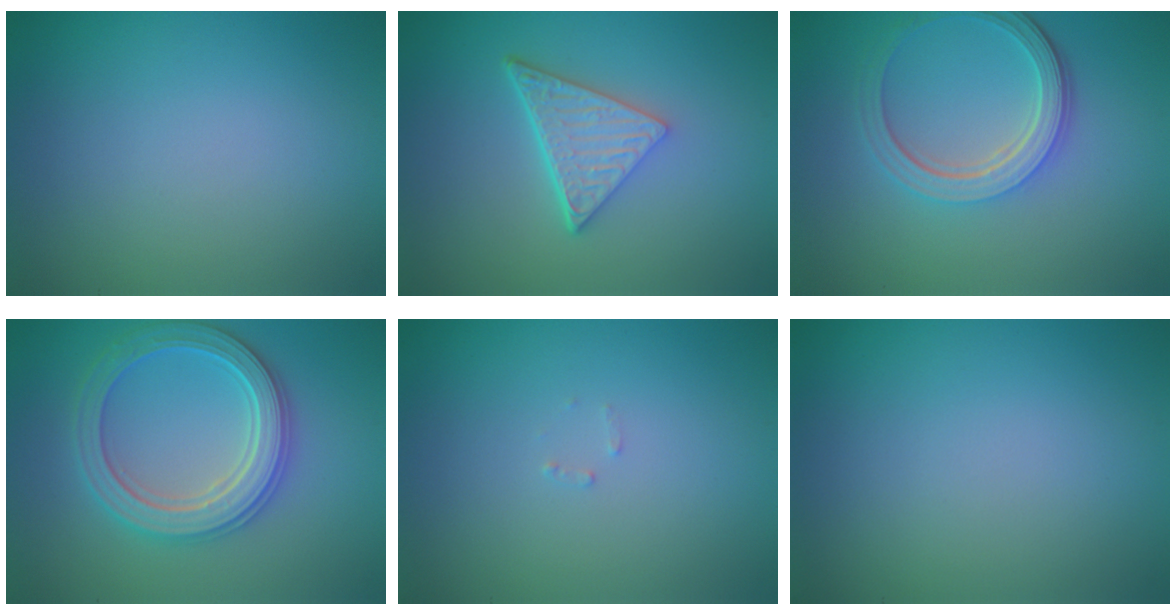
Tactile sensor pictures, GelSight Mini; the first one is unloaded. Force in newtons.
{"total": 4.7, "press": 3.4, "slide": 3.3}
{"total": 5.1, "press": 3.8, "slide": 3.3}
{"total": 5.5, "press": 5.4, "slide": 1.0}
{"total": 0.6, "press": 0.6, "slide": 0.1}
{"total": 0.0}